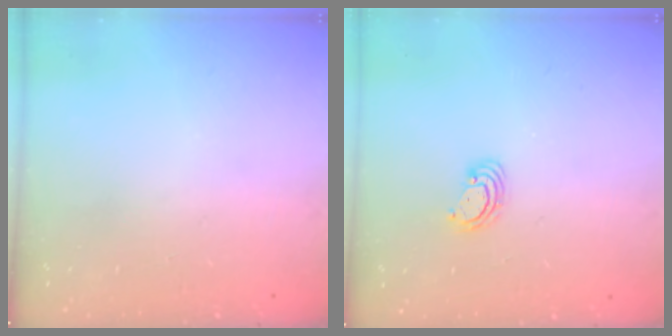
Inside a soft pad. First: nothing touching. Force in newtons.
{"total": 3.2, "press": 3.2, "slide": 0.3}